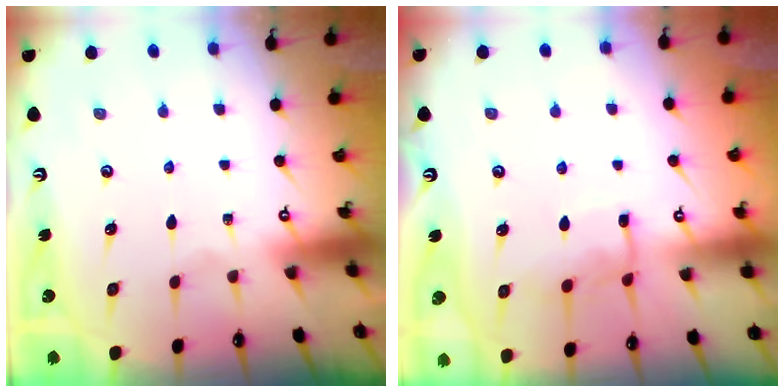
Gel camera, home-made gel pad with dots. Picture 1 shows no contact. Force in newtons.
{"total": 8.9, "press": 8.9, "slide": 0.5}